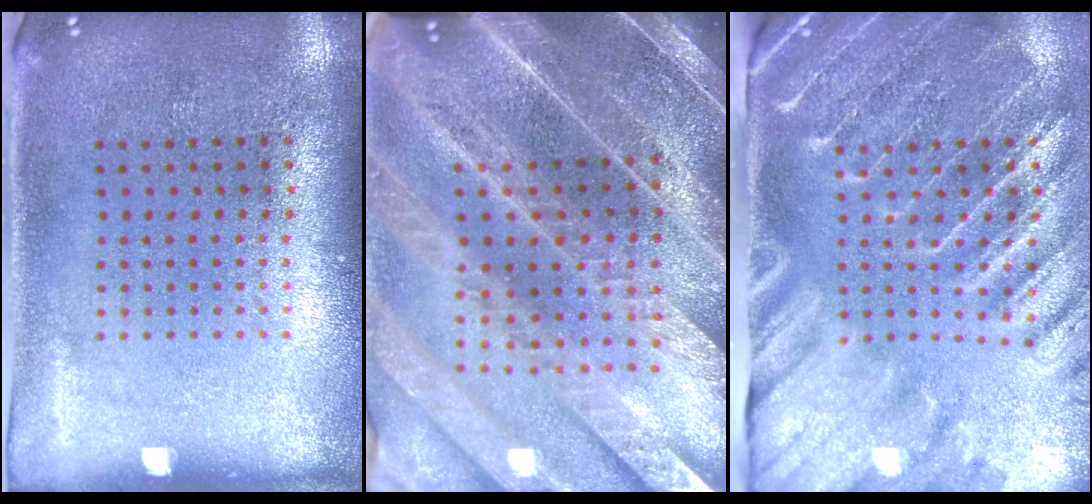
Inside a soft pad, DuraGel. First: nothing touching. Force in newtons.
{"total": 4.5, "press": 4.0, "slide": 2.0}
{"total": 3.9, "press": 3.3, "slide": 2.0}